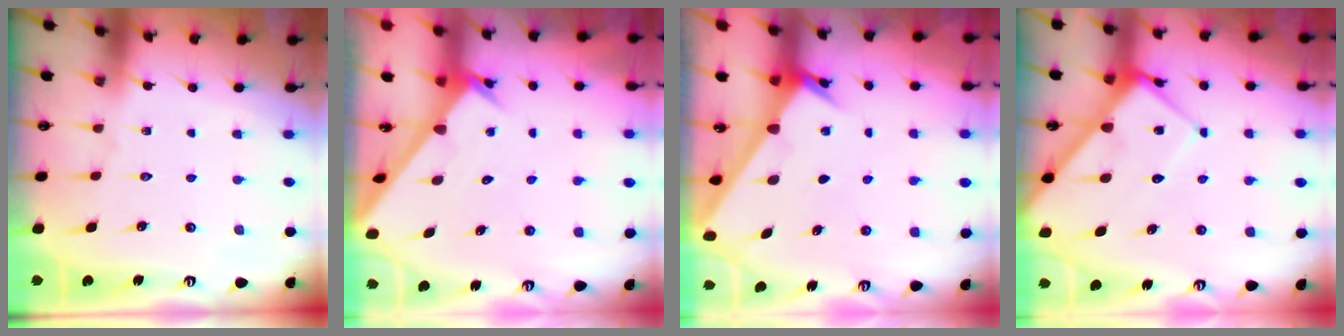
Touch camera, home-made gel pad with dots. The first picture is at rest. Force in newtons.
{"total": 2.4, "press": 2.4, "slide": 0.2}
{"total": 2.5, "press": 2.5, "slide": 0.2}
{"total": 9.1, "press": 9.1, "slide": 0.8}